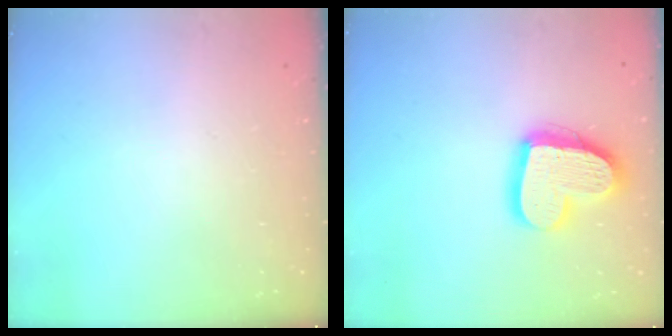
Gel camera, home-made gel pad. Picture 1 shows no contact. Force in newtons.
{"total": 17.8, "press": 17.7, "slide": 1.9}